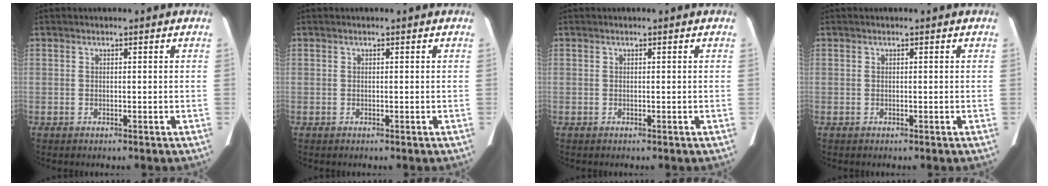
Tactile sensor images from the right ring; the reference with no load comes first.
{"total": 0.0}
{"total": 0.0}
{"total": 0.0}